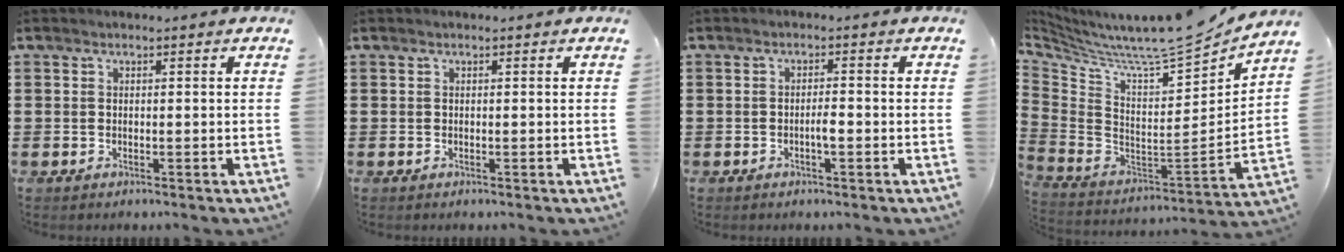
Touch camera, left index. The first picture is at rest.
{"total": 0.0}
{"total": 2.0, "force": [-0.6, 0.4, 1.8], "torque": [-0.036, 0.003, -0.011]}
{"total": 8.9, "force": [8.1, -0.2, 3.8], "torque": [-0.100, -0.076, 0.124]}